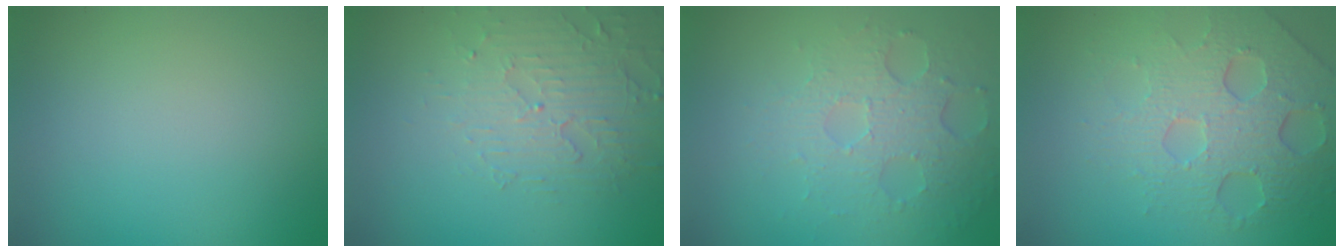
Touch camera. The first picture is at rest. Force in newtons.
{"total": 3.8, "press": 3.4, "slide": 1.8}
{"total": 5.1, "press": 3.5, "slide": 3.7}
{"total": 6.6, "press": 4.7, "slide": 4.7}